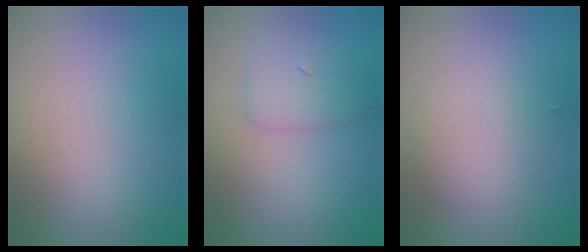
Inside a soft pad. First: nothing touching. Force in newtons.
{"total": 2.3, "press": 2.3, "slide": 0.1}
{"total": 3.0, "press": 3.0, "slide": 0.1}